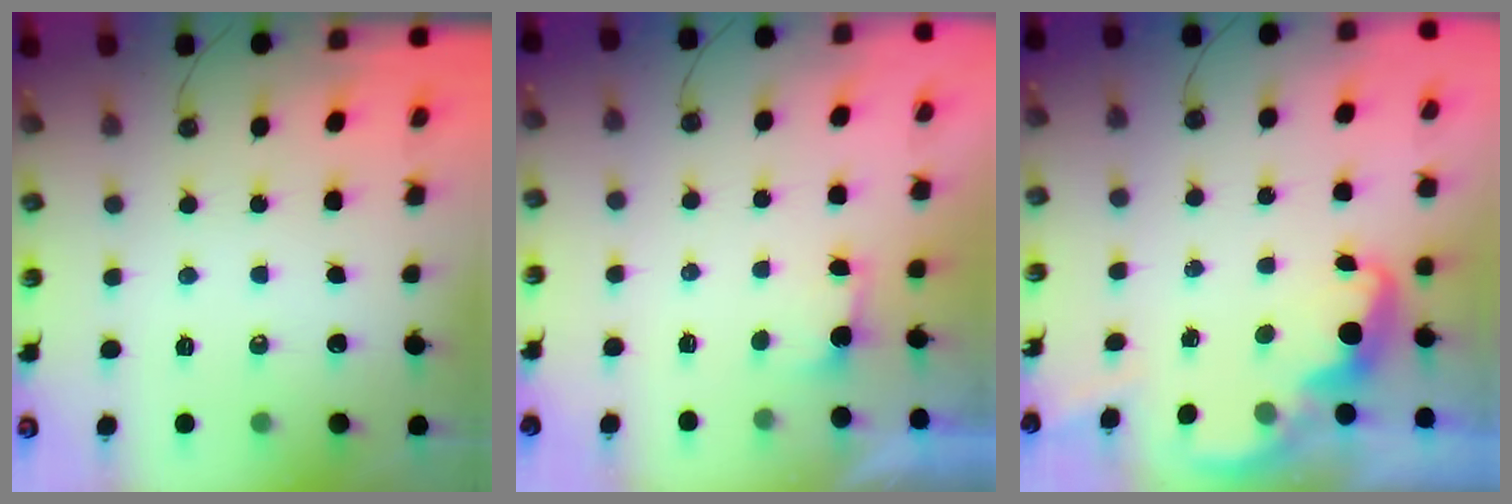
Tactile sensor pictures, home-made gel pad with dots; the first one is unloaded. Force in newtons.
{"total": 1.3, "press": 1.1, "slide": 0.7}
{"total": 2.8, "press": 2.7, "slide": 0.8}